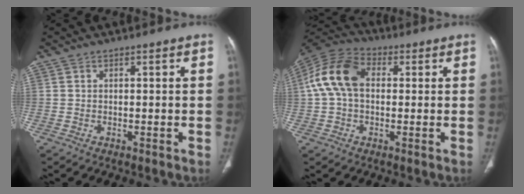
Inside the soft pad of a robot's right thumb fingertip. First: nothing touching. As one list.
[{"total": 12.3, "force": [1.4, 8.3, 9.0], "torque": [-0.179, 0.034, 0.017]}]